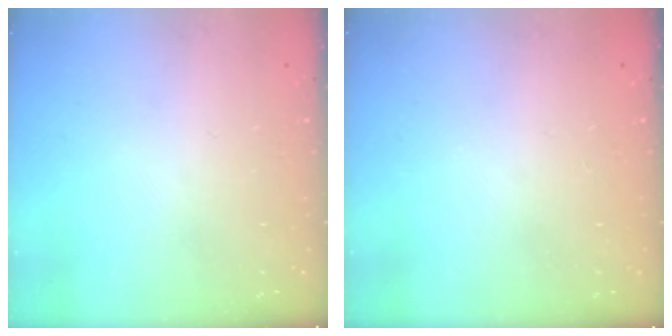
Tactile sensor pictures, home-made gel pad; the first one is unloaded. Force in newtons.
{"total": 0.0}